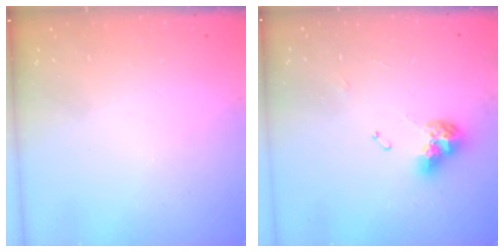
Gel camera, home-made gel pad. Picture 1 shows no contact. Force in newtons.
{"total": 9.4, "press": 9.4, "slide": 1.1}